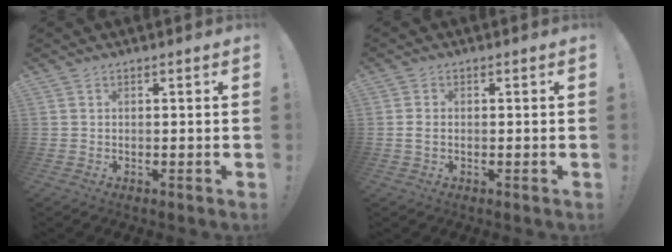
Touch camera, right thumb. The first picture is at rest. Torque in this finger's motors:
{"motor_torque": [-0.12, 0.16, 0.05, 0.28, 0.06]}